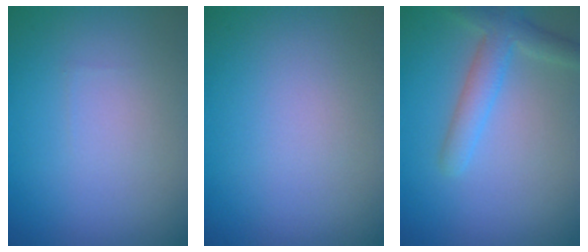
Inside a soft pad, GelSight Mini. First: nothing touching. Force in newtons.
{"total": 0.0}
{"total": 3.2, "press": 3.2, "slide": 0.2}